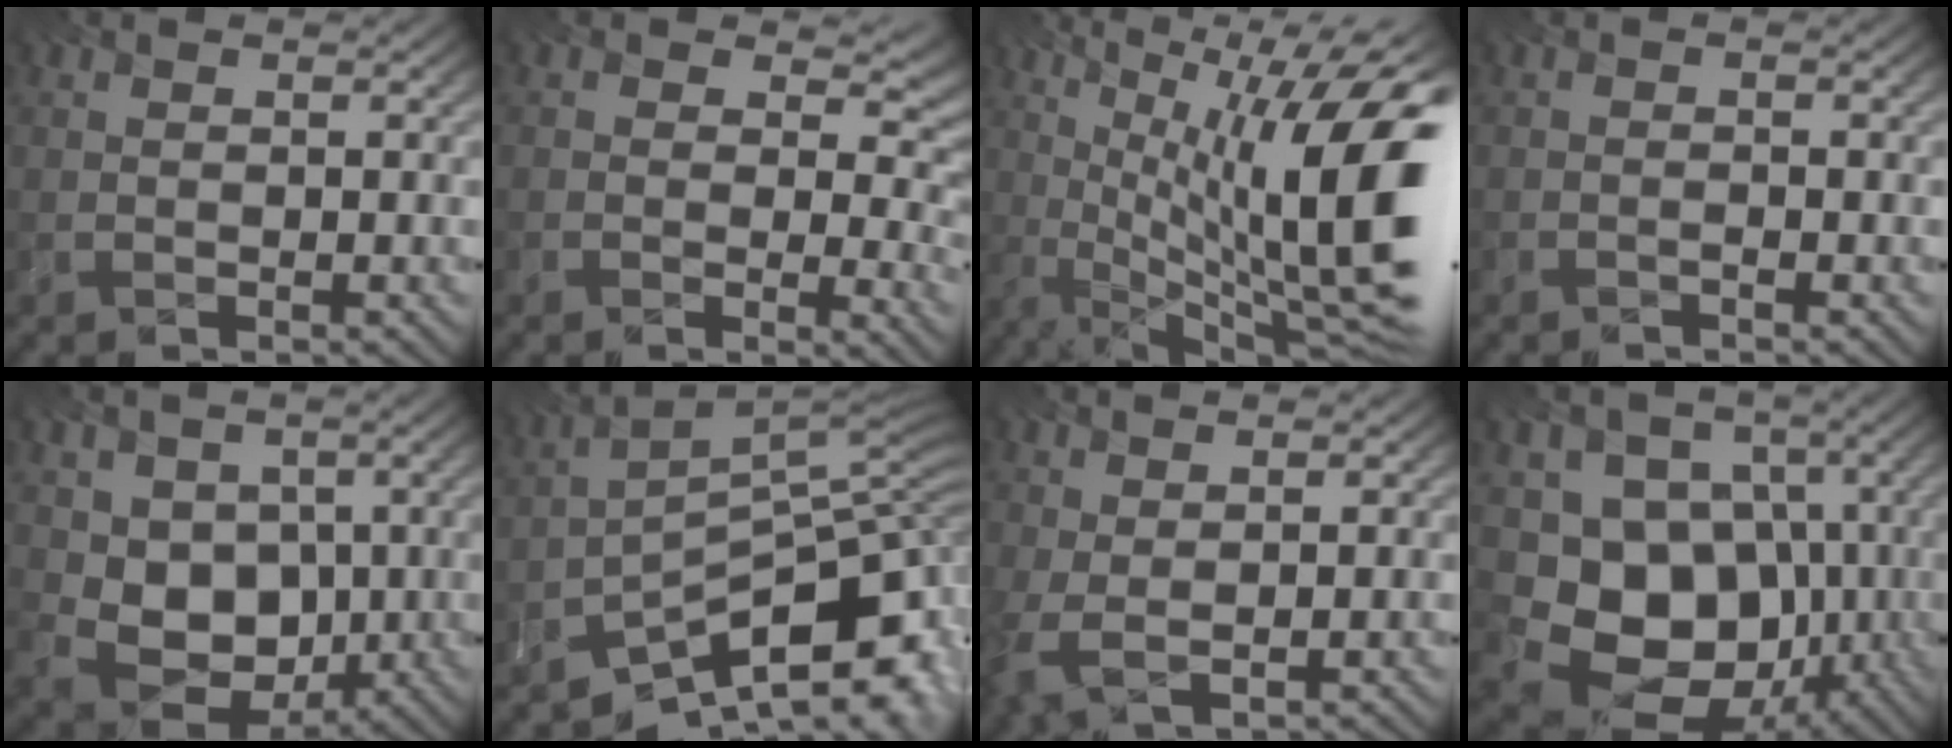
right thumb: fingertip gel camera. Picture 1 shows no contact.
{"total": 6.6, "force": [2.8, 4.1, 4.3], "torque": [-0.083, -0.003, 0.055]}
{"total": 18.1, "force": [1.1, 7.0, 16.7], "torque": [-0.237, 0.005, 0.018]}
{"total": 0.8, "force": [-0.8, -0.3, 0.0], "torque": [0.000, -0.007, -0.022]}
{"total": 8.5, "force": [0.1, 6.6, 5.3], "torque": [-0.115, -0.023, 0.005]}
{"total": 12.8, "force": [-8.8, 4.3, 8.2], "torque": [-0.126, -0.002, -0.161]}
{"total": 3.3, "force": [0.6, 1.6, 2.8], "torque": [-0.081, -0.001, 0.014]}
{"total": 13.3, "force": [-4.1, 10.4, 7.3], "torque": [-0.150, -0.036, -0.070]}